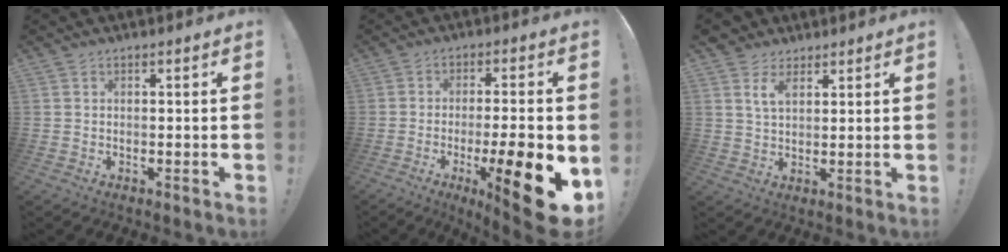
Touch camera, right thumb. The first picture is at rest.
{"total": 16.3, "force": [-5.2, 3.3, 15.1], "torque": [-0.203, 0.013, -0.068]}
{"total": 6.1, "force": [3.4, 3.7, 3.4], "torque": [-0.059, -0.010, 0.062]}